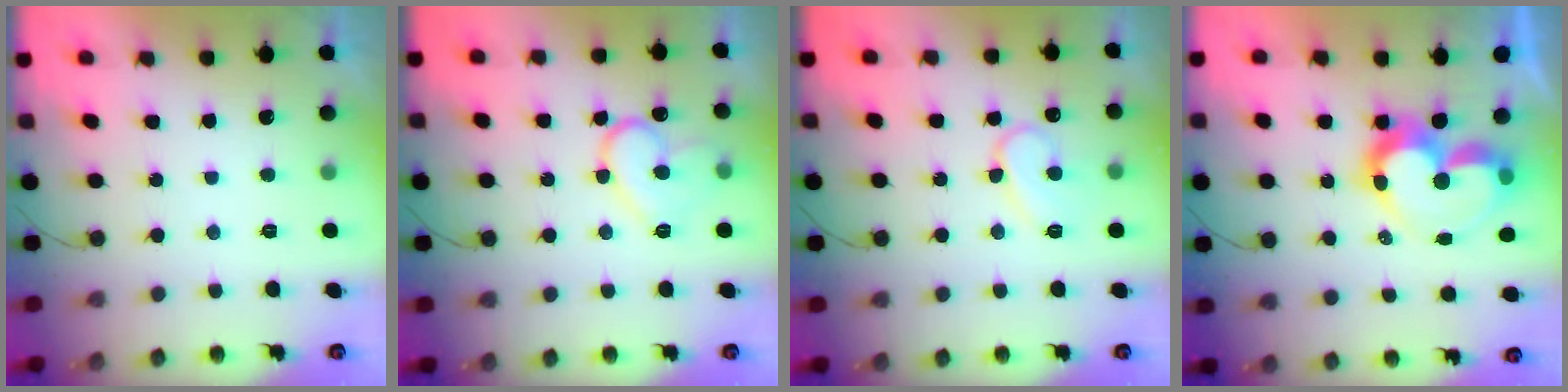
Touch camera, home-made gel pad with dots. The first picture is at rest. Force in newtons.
{"total": 12.9, "press": 12.8, "slide": 1.1}
{"total": 9.4, "press": 9.4, "slide": 1.0}
{"total": 12.9, "press": 12.8, "slide": 1.5}